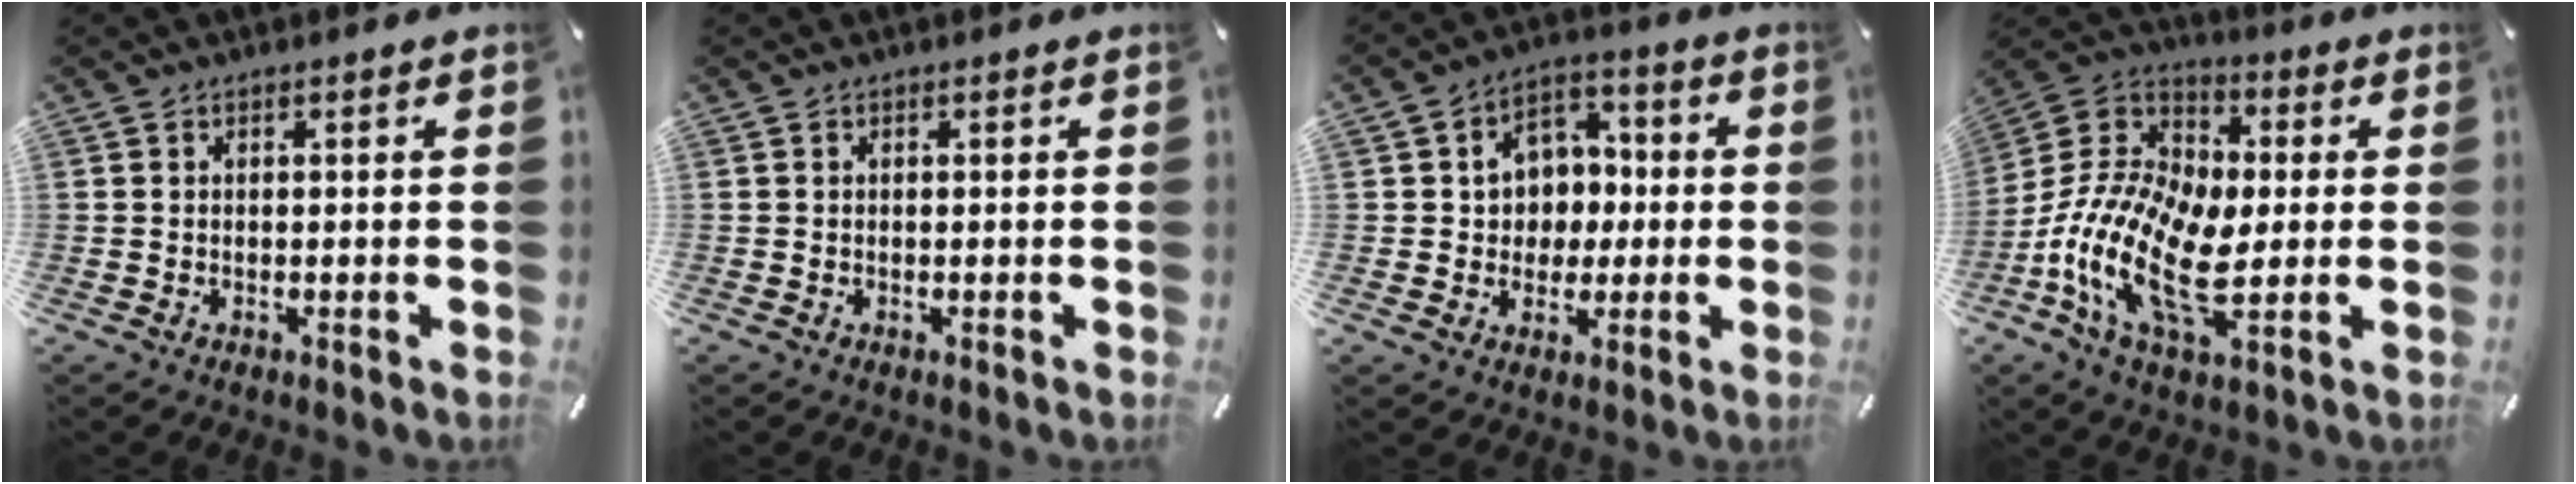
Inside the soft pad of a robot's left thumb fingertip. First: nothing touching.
{"total": 0.0}
{"total": 8.5, "force": [-0.4, 8.0, 2.8], "torque": [-0.044, 0.013, -0.006]}
{"total": 17.5, "force": [-5.0, 9.4, 14.0], "torque": [-0.318, -0.005, -0.096]}